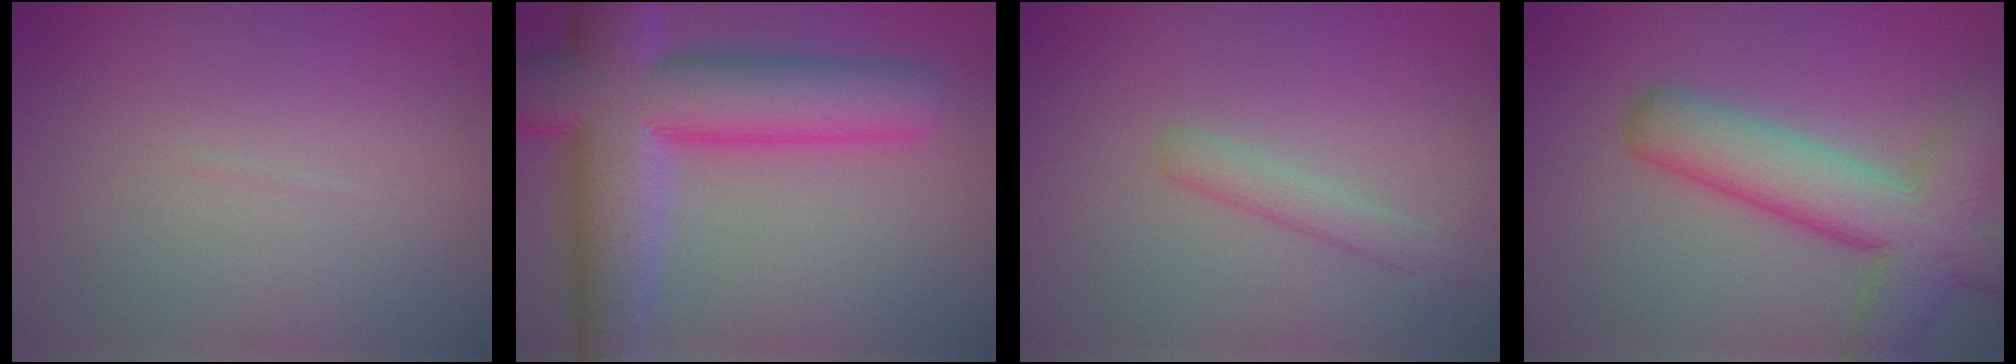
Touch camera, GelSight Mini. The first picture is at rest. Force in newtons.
{"total": 12.5, "press": 12.5, "slide": 0.5}
{"total": 2.0, "press": 2.0, "slide": 0.1}
{"total": 8.6, "press": 8.6, "slide": 0.5}